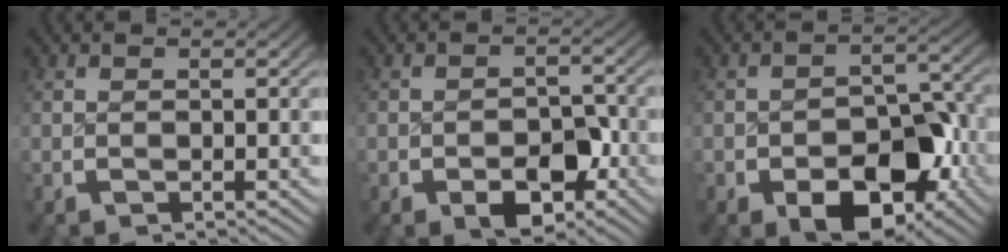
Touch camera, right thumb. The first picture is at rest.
{"total": 5.0, "force": [-1.7, 3.2, 3.4], "torque": [-0.058, -0.027, -0.018]}
{"total": 9.2, "force": [-3.2, 5.5, 6.6], "torque": [-0.114, -0.044, -0.030]}